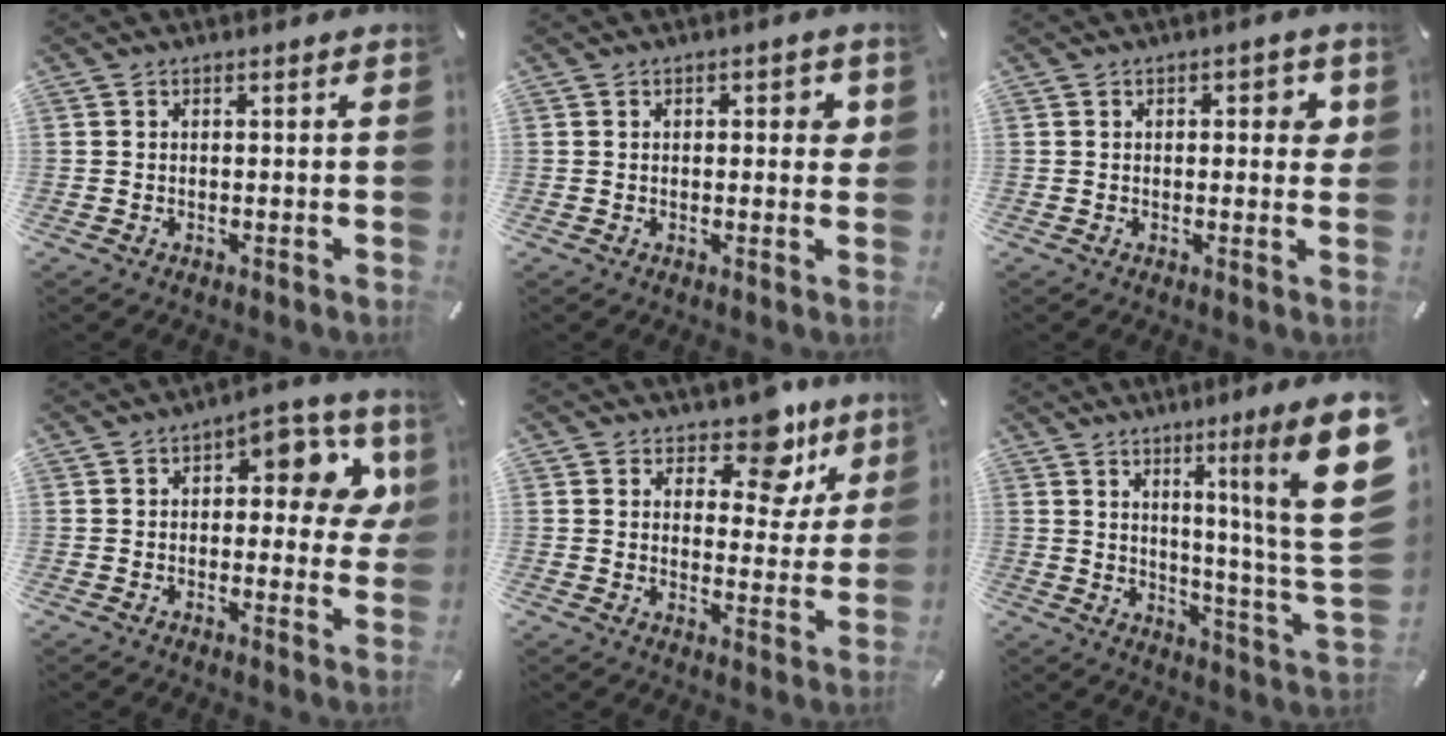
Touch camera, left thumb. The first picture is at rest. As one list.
[{"total": 3.3, "force": [0.7, 1.6, 2.9], "torque": [-0.035, -0.001, 0.005]}, {"total": 4.0, "force": [0.9, 1.8, 3.4], "torque": [-0.046, 0.000, 0.008]}, {"total": 11.4, "force": [3.5, 5.7, 9.2], "torque": [-0.107, -0.020, 0.053]}, {"total": 11.2, "force": [7.9, 5.5, 5.8], "torque": [-0.070, -0.054, 0.134]}, {"total": 18.6, "force": [8.5, 0.4, 16.5], "torque": [-0.235, -0.081, 0.115]}]